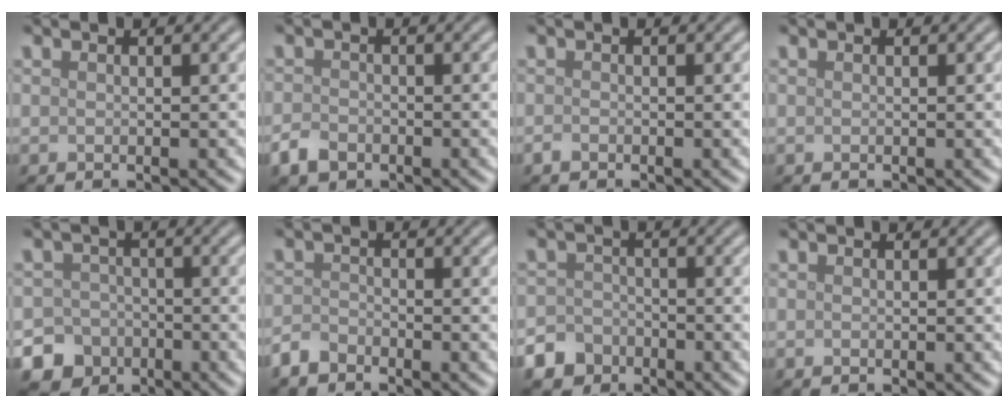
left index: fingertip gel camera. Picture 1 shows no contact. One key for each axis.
{"total": 2.0, "fx": -1.3, "fy": 1.4, "fz": 0.8, "tx": -0.015, "ty": -0.001, "tz": -0.030}
{"total": 0.5, "fx": -0.4, "fy": 0.3, "fz": 0.2, "tx": -0.003, "ty": -0.002, "tz": -0.008}
{"total": 0.0}
{"total": 8.9, "fx": -5.2, "fy": 7.1, "fz": 1.1, "tx": -0.008, "ty": -0.036, "tz": -0.105}
{"total": 1.8, "fx": -1.6, "fy": 0.8, "fz": 0.4, "tx": -0.009, "ty": 0.002, "tz": -0.039}
{"total": 4.9, "fx": -3.3, "fy": 3.5, "fz": 0.7, "tx": 0.009, "ty": -0.009, "tz": -0.061}
{"total": 0.0}